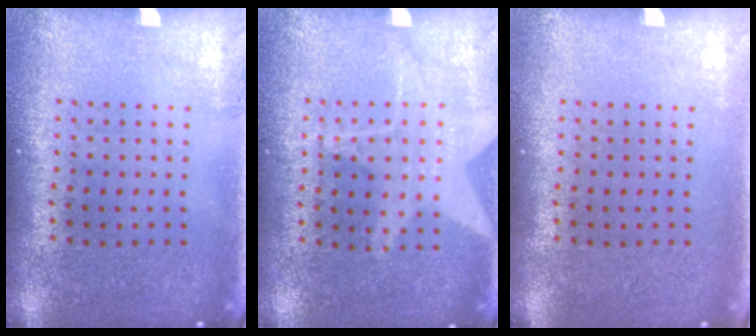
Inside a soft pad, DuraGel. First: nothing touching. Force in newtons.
{"total": 1.0, "press": 0.9, "slide": 0.4}
{"total": 0.0}